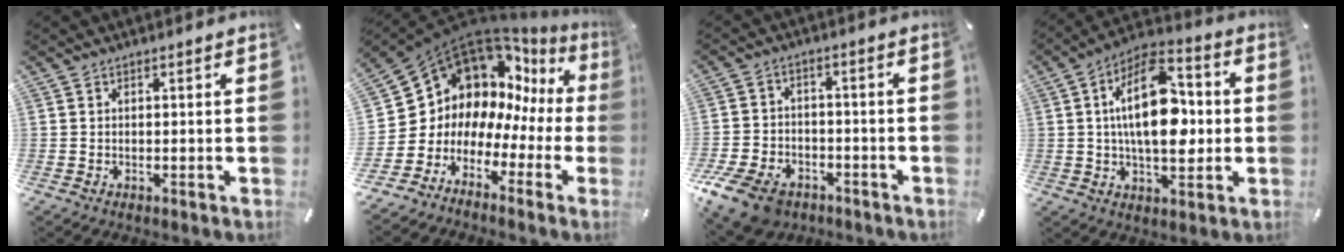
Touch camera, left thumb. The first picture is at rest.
{"total": 9.8, "force": [6.7, 7.1, 1.2], "torque": [-0.046, -0.098, 0.127]}
{"total": 10.6, "force": [-6.4, 6.9, 4.9], "torque": [-0.106, 0.039, -0.116]}
{"total": 18.2, "force": [1.3, 10.1, 15.1], "torque": [-0.275, 0.000, 0.019]}